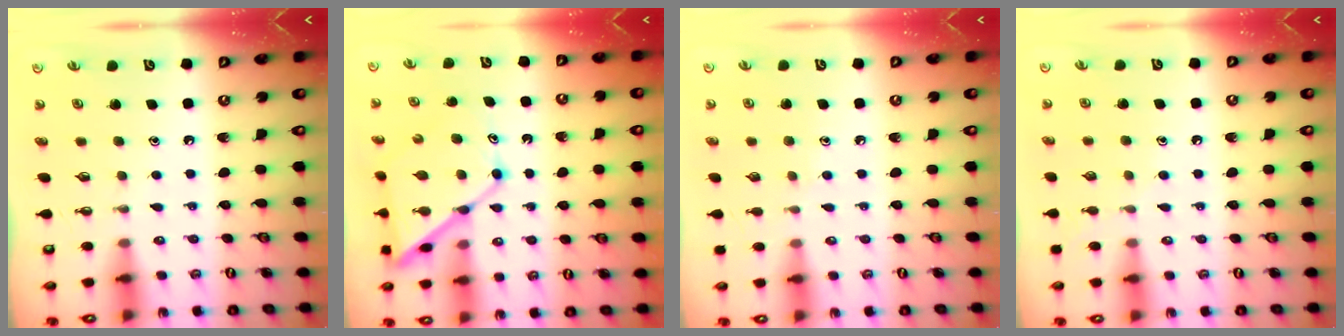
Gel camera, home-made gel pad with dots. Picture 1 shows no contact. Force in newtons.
{"total": 14.1, "press": 14.1, "slide": 1.1}
{"total": 4.8, "press": 4.7, "slide": 0.4}
{"total": 5.7, "press": 5.7, "slide": 0.6}